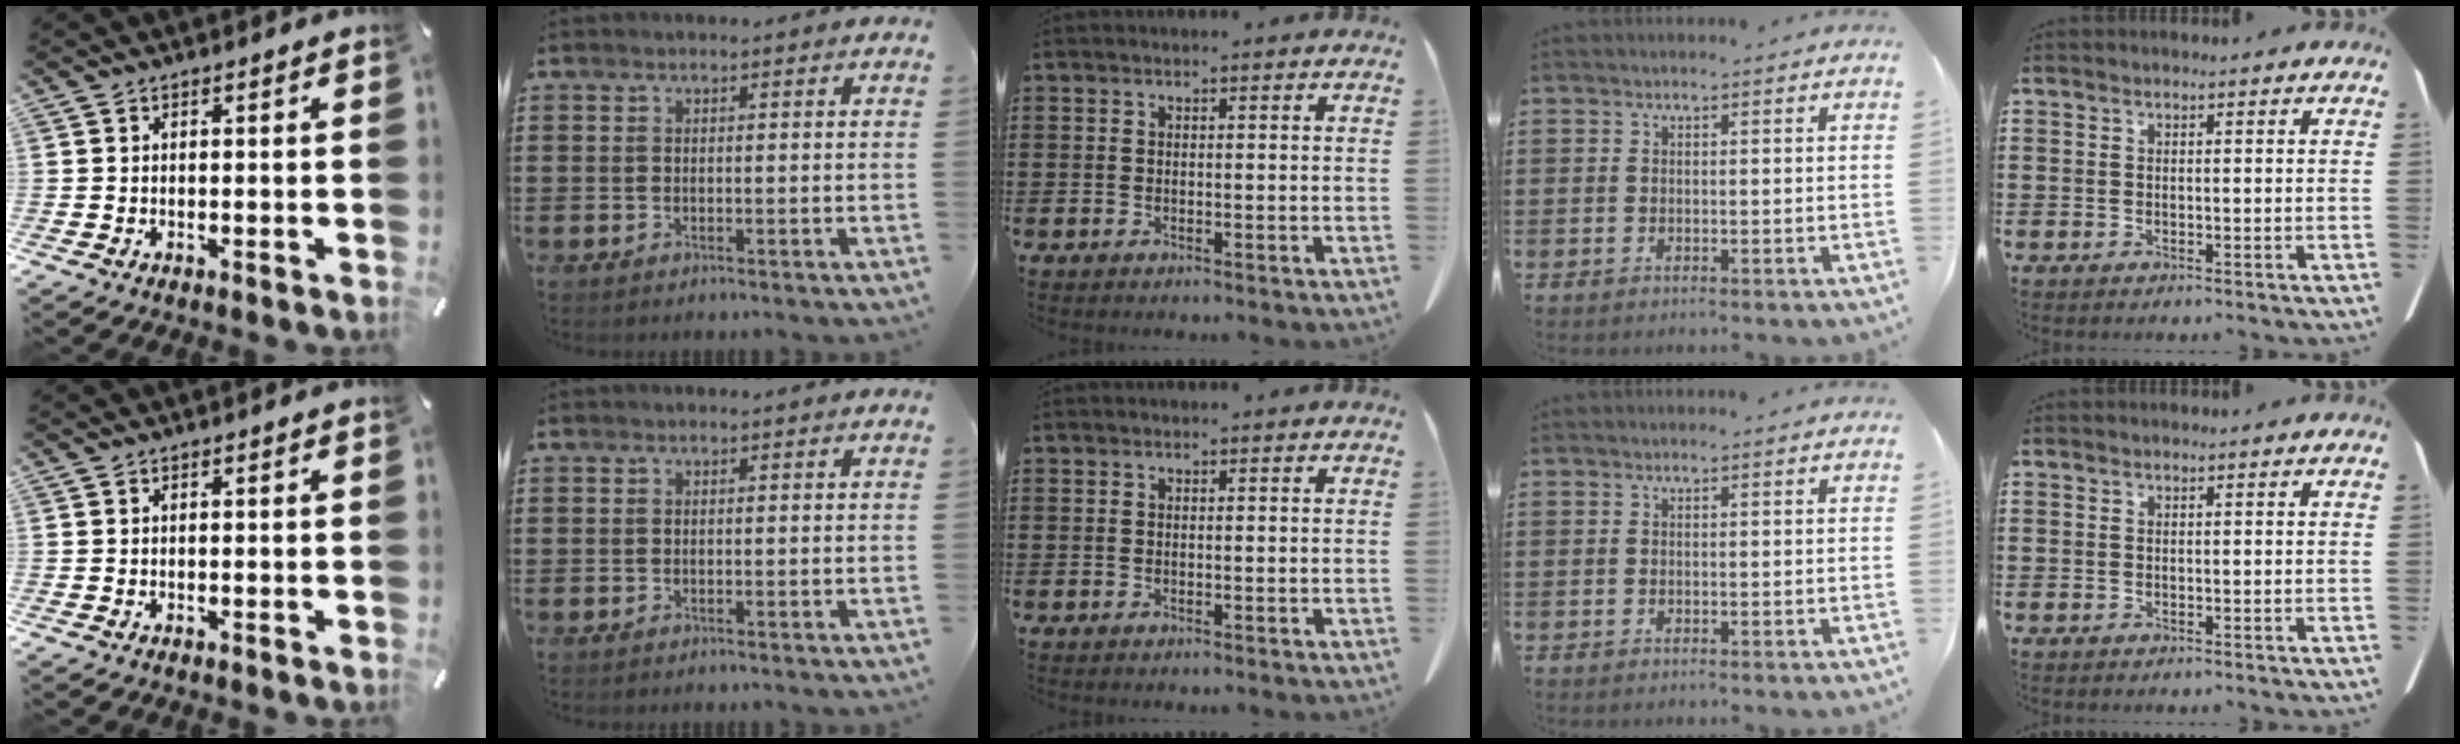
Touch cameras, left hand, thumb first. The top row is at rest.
{}